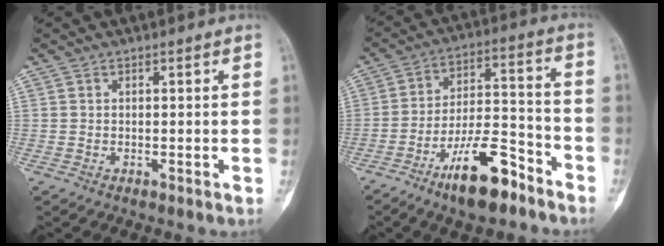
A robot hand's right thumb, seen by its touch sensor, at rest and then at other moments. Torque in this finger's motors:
{"motor_torque": [2.22, 1.05, 1.11, -1.25, 0.34]}